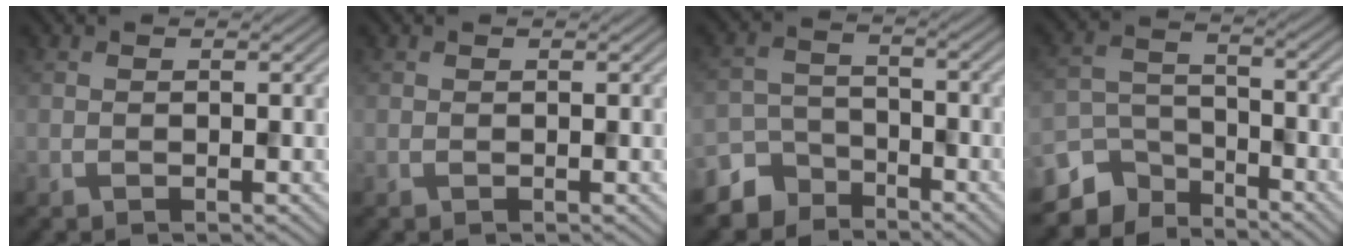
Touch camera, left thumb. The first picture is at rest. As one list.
[{"total": 0.0}, {"total": 6.2, "force": [-5.1, 3.4, 1.3], "torque": [-0.032, -0.006, -0.109]}, {"total": 7.2, "force": [-5.9, 3.6, 2.0], "torque": [-0.051, -0.010, -0.124]}]